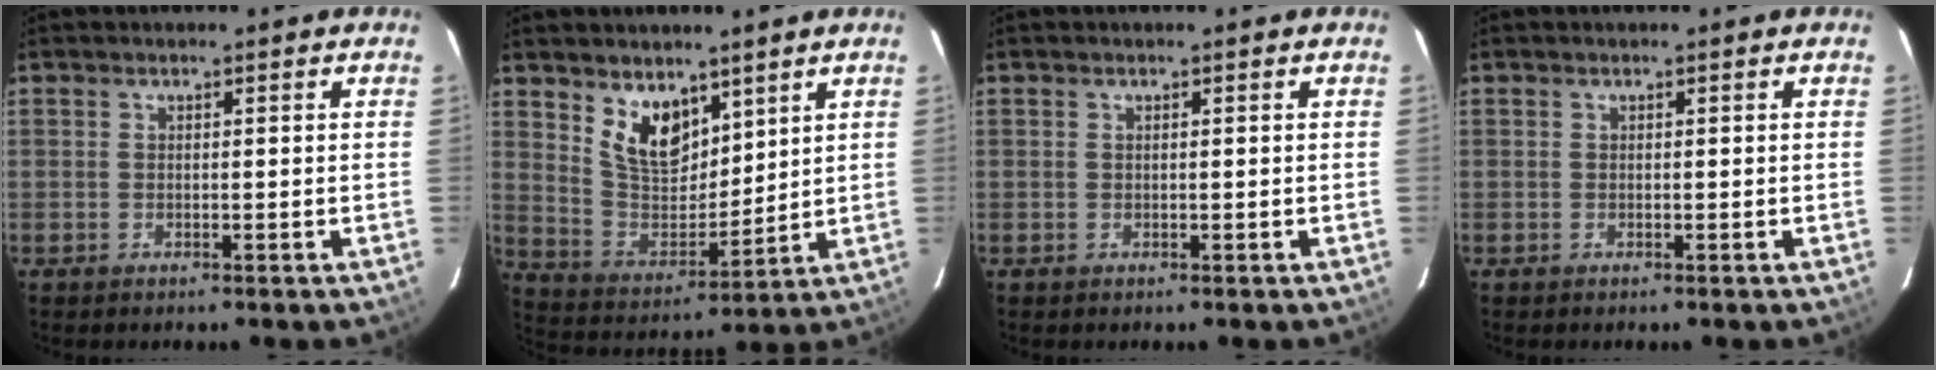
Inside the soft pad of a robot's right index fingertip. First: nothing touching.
{"total": 10.6, "force": [6.6, 6.1, 5.8], "torque": [-0.104, -0.002, 0.137]}
{"total": 0.0}
{"total": 0.0}